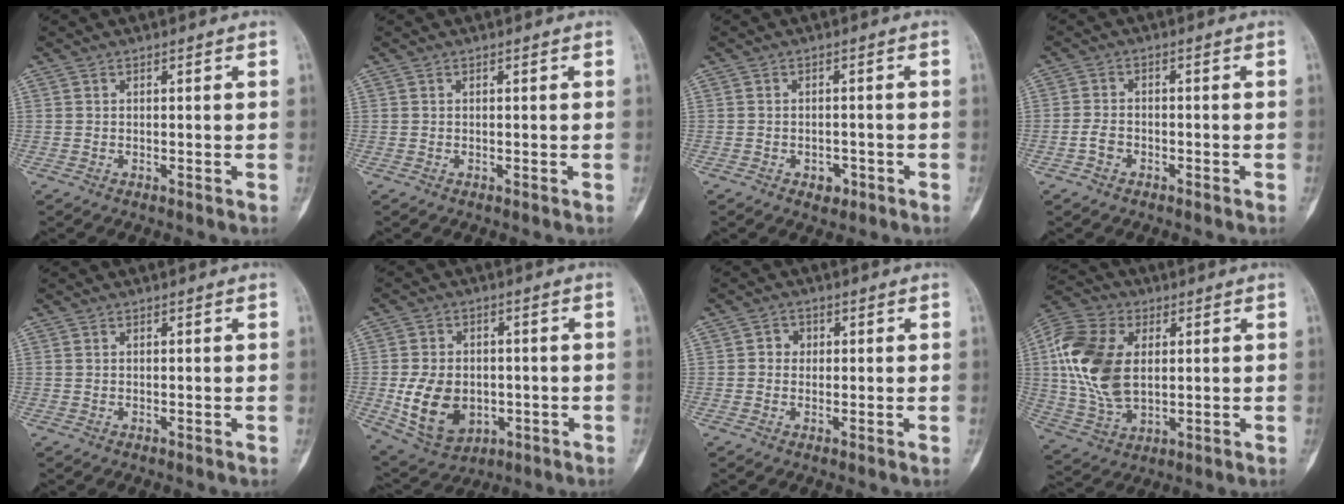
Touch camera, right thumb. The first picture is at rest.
{"total": 0.0}
{"total": 2.5, "force": [-1.3, 1.7, 1.4], "torque": [-0.006, 0.008, -0.014]}
{"total": 2.7, "force": [-1.4, 1.8, 1.5], "torque": [-0.027, 0.012, -0.027]}
{"total": 0.0}
{"total": 12.5, "force": [-2.2, 9.2, 8.2], "torque": [-0.125, 0.005, -0.017]}
{"total": 2.4, "force": [0.2, 2.2, 0.9], "torque": [0.001, 0.006, -0.001]}
{"total": 17.5, "force": [2.7, 11.1, 13.3], "torque": [-0.268, 0.000, 0.050]}